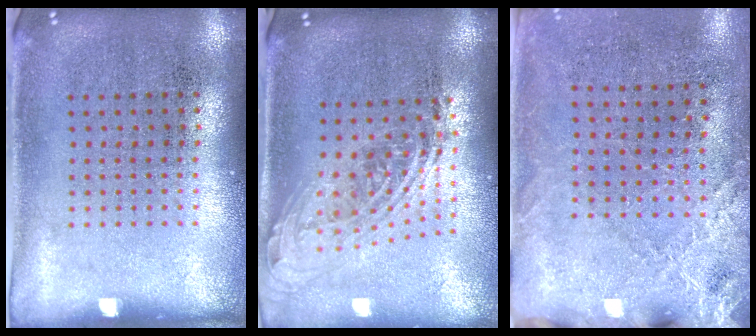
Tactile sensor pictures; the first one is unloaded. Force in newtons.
{"total": 2.0, "press": 1.6, "slide": 1.3}
{"total": 2.6, "press": 2.4, "slide": 1.0}